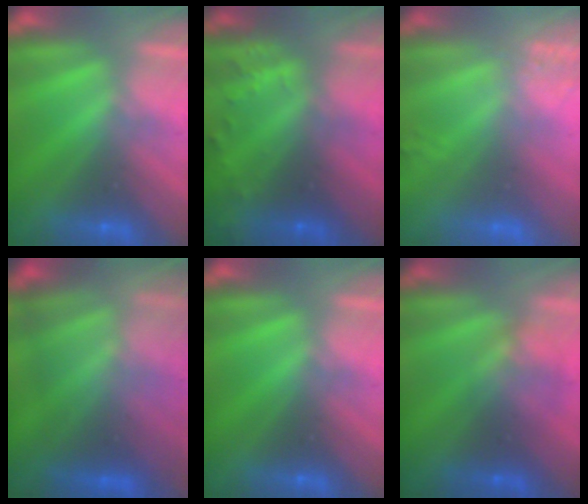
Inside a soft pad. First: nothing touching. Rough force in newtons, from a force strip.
{"total": 7.6}
{"total": 2.4}
{"total": 7.6}
{"total": 0.0}
{"total": 1.6}